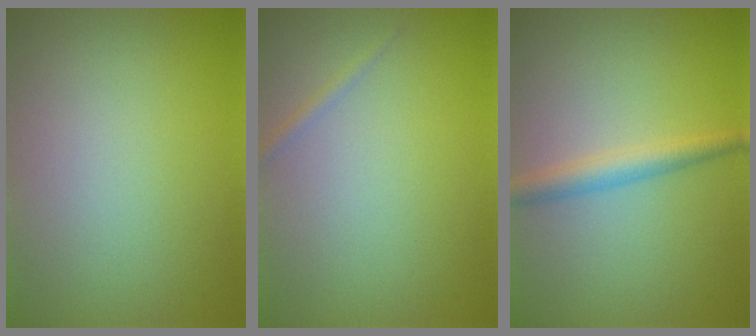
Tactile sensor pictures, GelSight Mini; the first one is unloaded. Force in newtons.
{"total": 0.7, "press": 0.7, "slide": 0.0}
{"total": 2.7, "press": 2.7, "slide": 0.0}